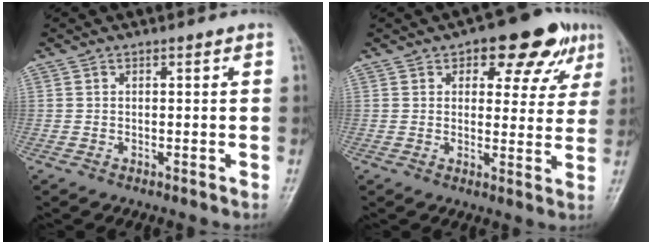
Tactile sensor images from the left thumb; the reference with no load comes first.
{"total": 11.8, "force": [6.1, 6.2, 8.1], "torque": [-0.051, -0.009, 0.074]}